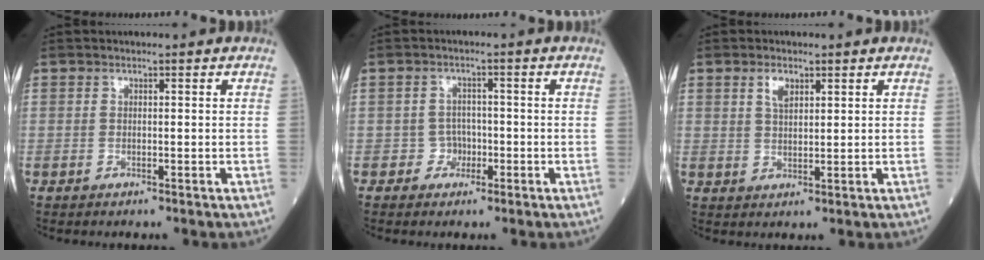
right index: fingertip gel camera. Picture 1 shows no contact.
{"total": 2.4, "force": [-0.9, 2.3, 0.2], "torque": [0.011, 0.012, -0.016]}
{"total": 2.8, "force": [1.5, 1.3, 2.0], "torque": [-0.040, 0.003, 0.032]}